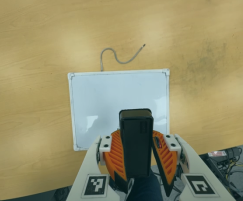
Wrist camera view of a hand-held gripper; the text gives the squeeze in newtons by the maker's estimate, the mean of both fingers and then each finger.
{"total": 8.7, "left": 9.1, "right": 8.2}